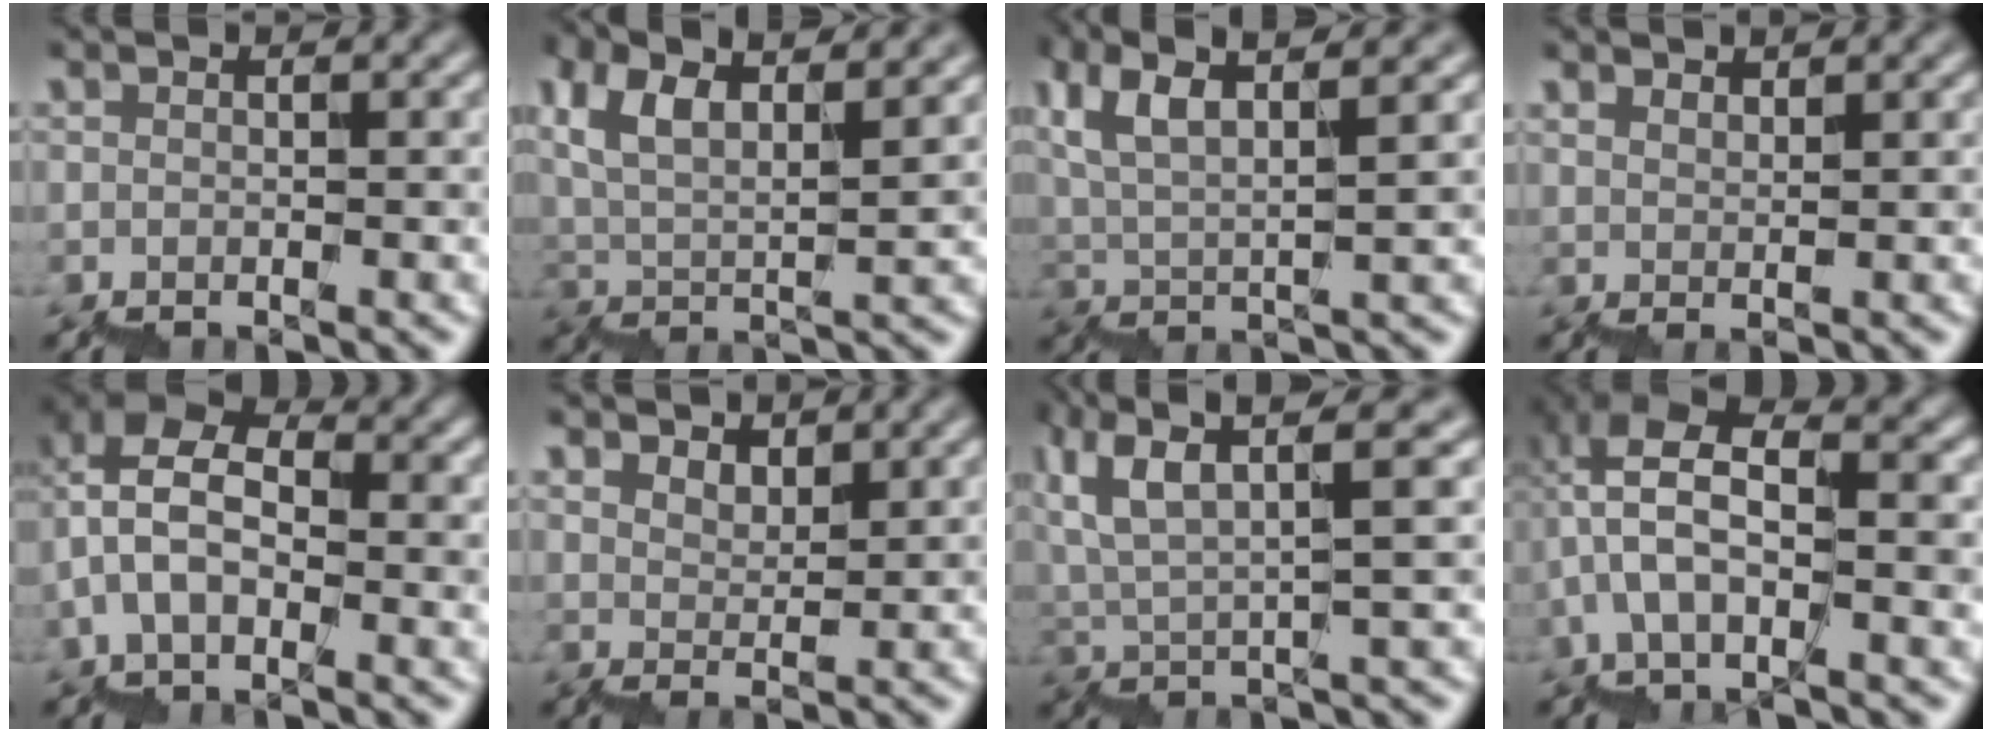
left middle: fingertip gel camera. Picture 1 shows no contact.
{"total": 6.8, "force": [4.5, 2.0, 4.7], "torque": [-0.077, 0.023, 0.083]}
{"total": 5.8, "force": [4.3, 0.8, 3.9], "torque": [-0.063, 0.021, 0.076]}
{"total": 1.5, "force": [1.5, 0.1, 0.3], "torque": [0.014, 0.004, 0.031]}
{"total": 6.9, "force": [0.3, 4.3, 5.4], "torque": [-0.101, 0.032, -0.002]}
{"total": 3.1, "force": [3.1, 0.3, -0.3], "torque": [0.008, 0.013, 0.061]}
{"total": 6.4, "force": [4.4, 0.4, 4.5], "torque": [-0.081, 0.021, 0.081]}
{"total": 8.7, "force": [0.2, 4.4, 7.5], "torque": [-0.148, 0.034, 0.005]}